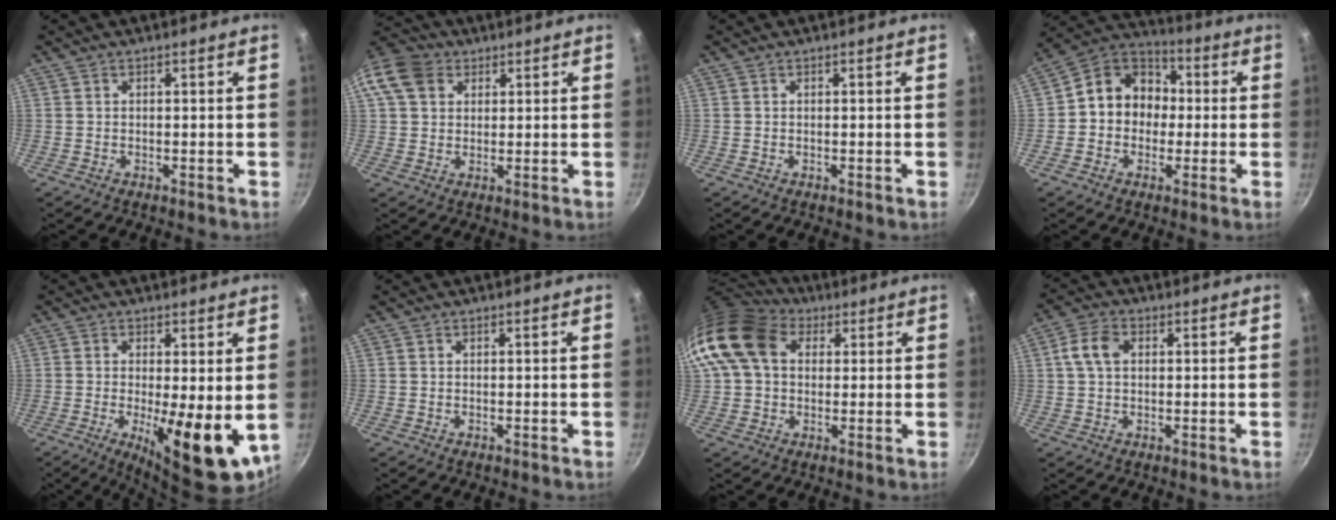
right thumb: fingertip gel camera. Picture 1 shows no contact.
{"total": 10.8, "force": [3.7, 8.5, 5.5], "torque": [-0.096, 0.014, 0.055]}
{"total": 0.0}
{"total": 12.1, "force": [0.0, 10.3, 6.3], "torque": [-0.053, 0.035, -0.023]}
{"total": 12.8, "force": [-1.2, 4.0, 12.1], "torque": [-0.167, -0.021, -0.011]}
{"total": 0.0}
{"total": 14.3, "force": [3.8, 10.8, 8.6], "torque": [-0.153, 0.023, 0.053]}
{"total": 5.6, "force": [1.1, 3.7, 4.1], "torque": [-0.081, 0.014, 0.014]}